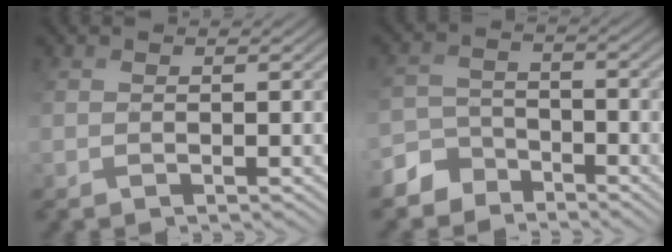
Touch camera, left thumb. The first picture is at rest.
{"total": 4.5, "force": [-4.1, 1.8, -0.6], "torque": [-0.006, -0.001, -0.084]}